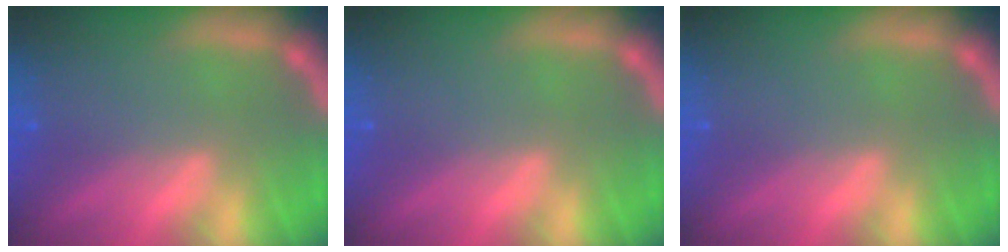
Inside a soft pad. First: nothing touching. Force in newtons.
{"total": 0.0}
{"total": 0.0}